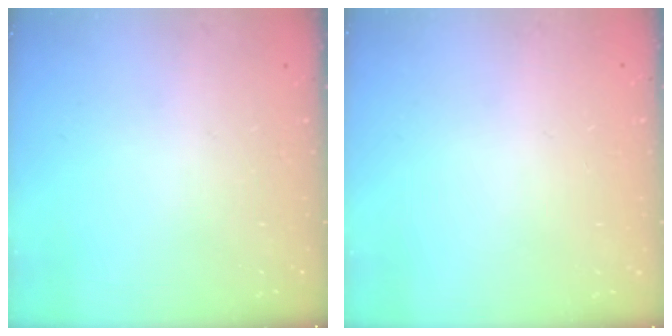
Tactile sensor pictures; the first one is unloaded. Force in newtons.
{"total": 0.0}